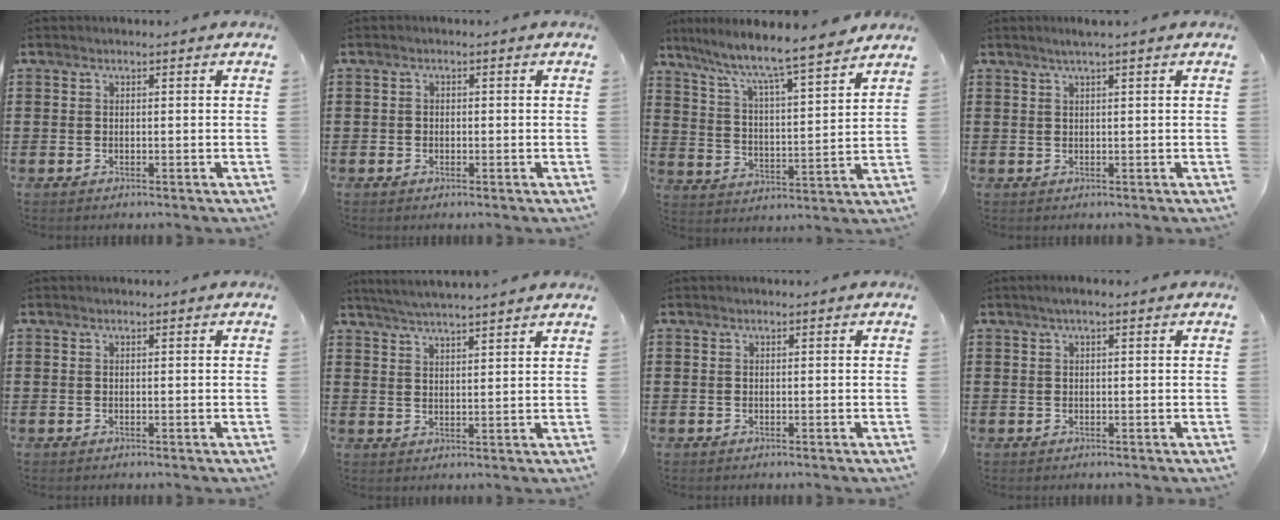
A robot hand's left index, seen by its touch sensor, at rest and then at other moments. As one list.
[{"total": 0.9, "force": [-0.4, 0.8, 0.2], "torque": [-0.007, 0.003, -0.009]}, {"total": 6.6, "force": [5.9, -0.1, 3.0], "torque": [-0.082, -0.046, 0.093]}, {"total": 1.5, "force": [1.0, -0.2, 1.2], "torque": [-0.022, 0.000, 0.017]}, {"total": 0.0}, {"total": 3.9, "force": [3.7, -0.6, 1.0], "torque": [-0.032, -0.011, 0.066]}, {"total": 0.0}, {"total": 1.2, "force": [0.4, 0.1, 1.1], "torque": [-0.021, 0.000, 0.007]}]